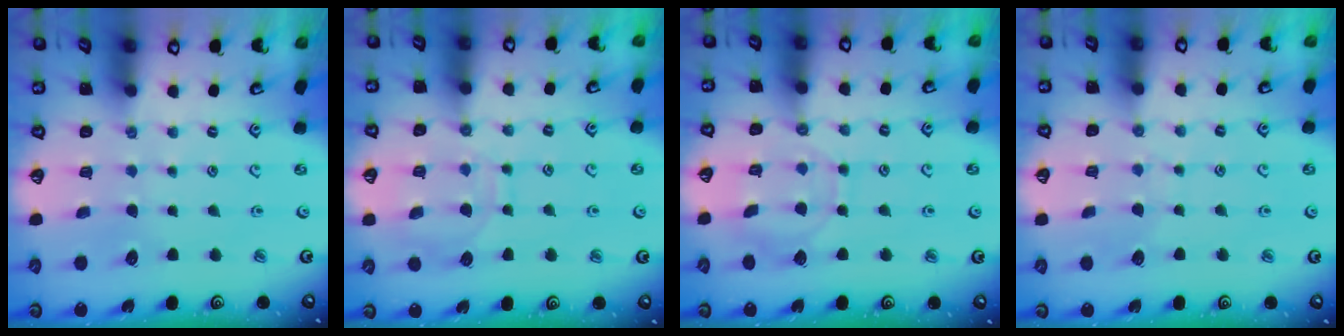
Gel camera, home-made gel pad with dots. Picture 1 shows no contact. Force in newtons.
{"total": 10.1, "press": 10.1, "slide": 1.0}
{"total": 9.2, "press": 9.2, "slide": 0.8}
{"total": 4.9, "press": 4.9, "slide": 0.4}